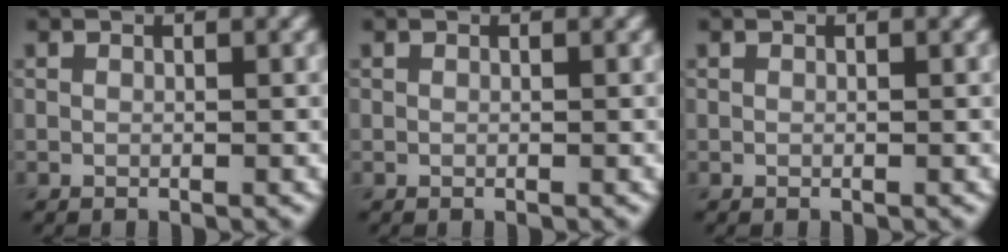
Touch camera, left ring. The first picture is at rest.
{"total": 0.0}
{"total": 0.0}